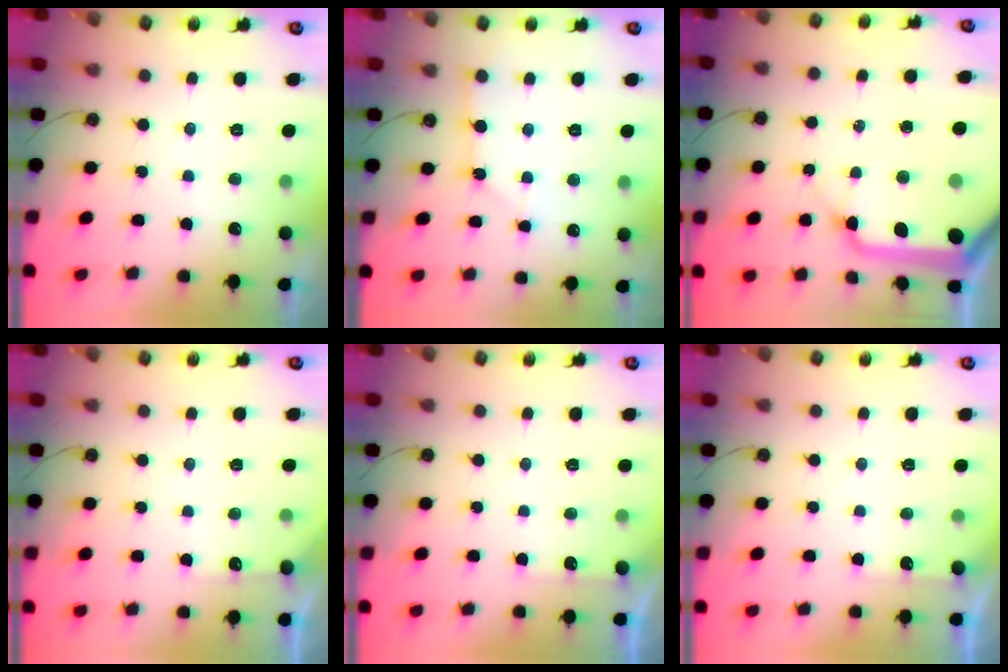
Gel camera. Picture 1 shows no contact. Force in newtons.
{"total": 2.3, "press": 2.2, "slide": 0.3}
{"total": 20.8, "press": 20.5, "slide": 3.5}
{"total": 3.8, "press": 3.8, "slide": 0.4}
{"total": 2.5, "press": 2.5, "slide": 0.4}
{"total": 2.5, "press": 2.5, "slide": 0.4}